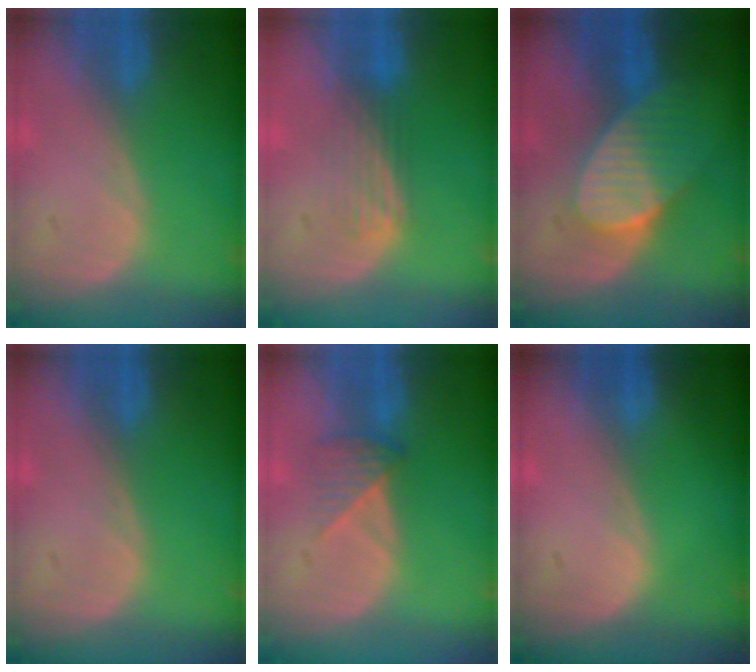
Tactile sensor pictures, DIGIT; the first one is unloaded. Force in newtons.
{"total": 3.8, "press": 3.2, "slide": 2.0}
{"total": 7.0, "press": 6.9, "slide": 1.2}
{"total": 0.0}
{"total": 3.2, "press": 3.0, "slide": 1.1}
{"total": 0.0}